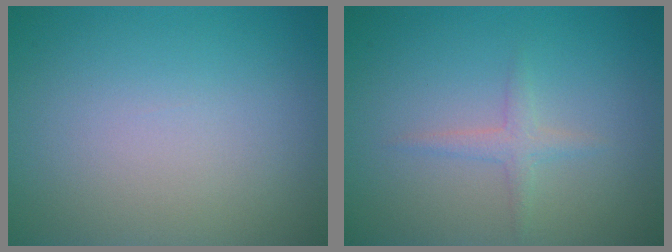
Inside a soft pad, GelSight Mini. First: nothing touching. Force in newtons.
{"total": 1.4, "press": 1.4, "slide": 0.0}